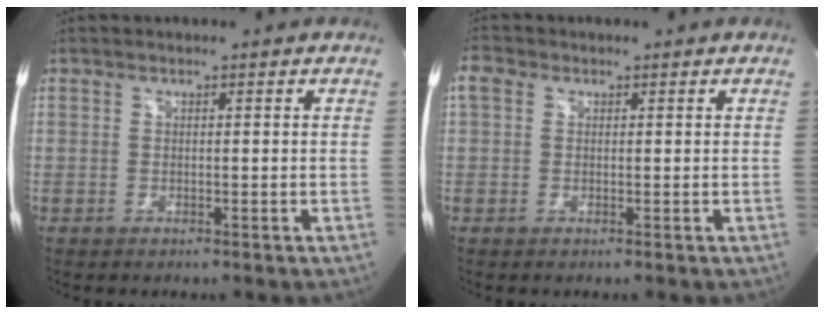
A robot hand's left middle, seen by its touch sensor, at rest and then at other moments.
{"total": 2.2, "force": [0.8, 1.8, 1.1], "torque": [-0.030, 0.018, 0.015]}